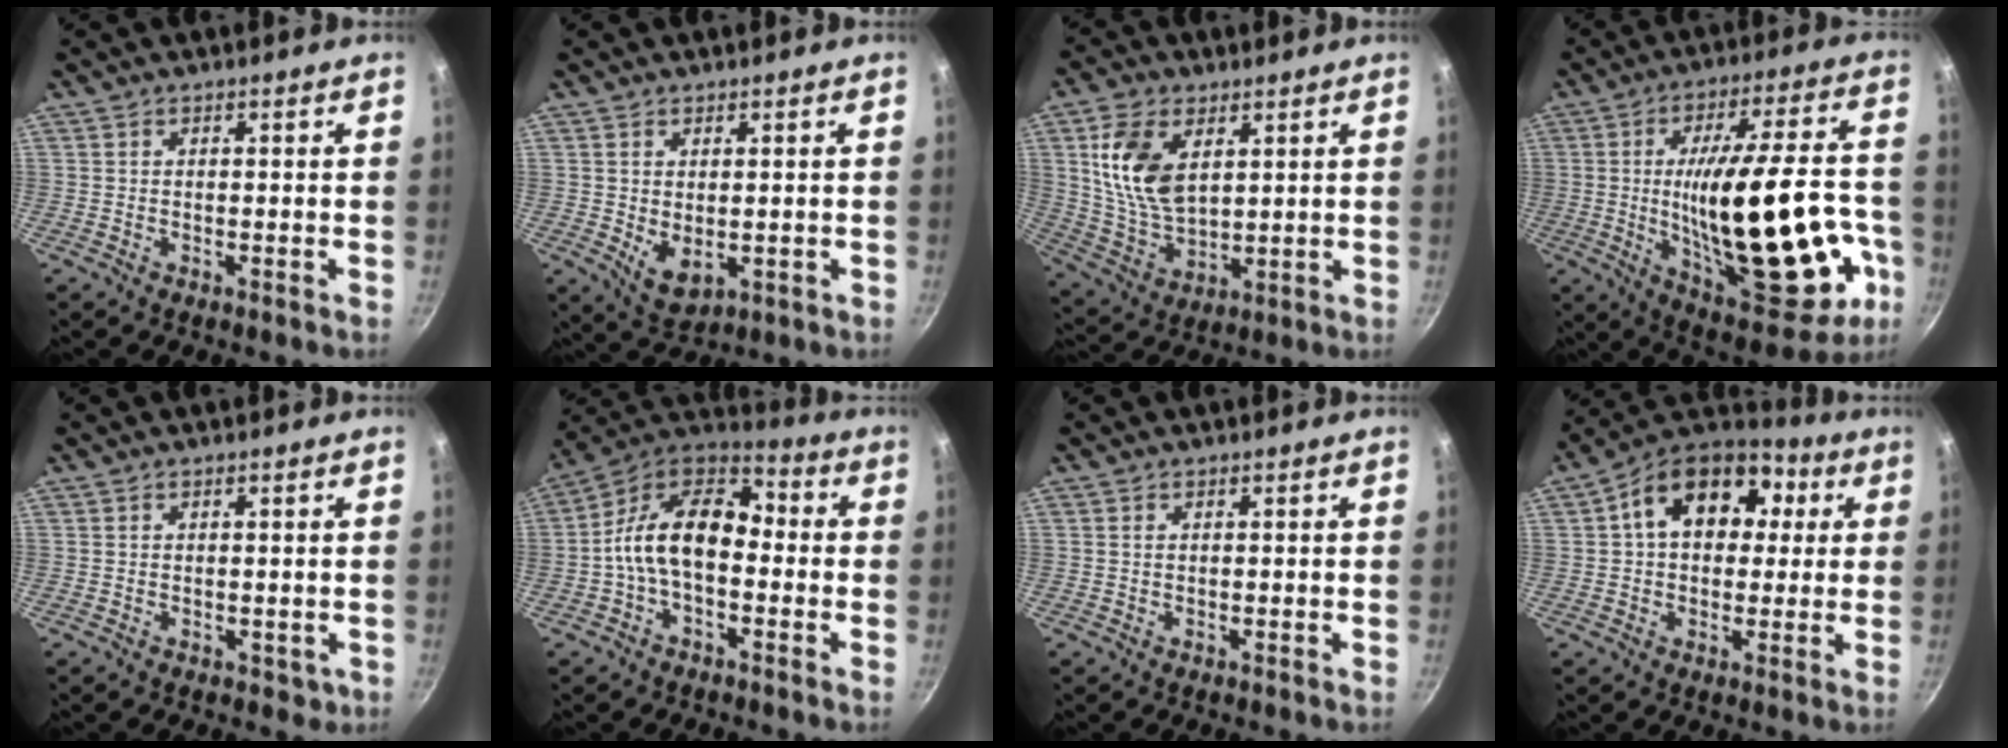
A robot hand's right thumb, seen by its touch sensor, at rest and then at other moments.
{"total": 5.5, "force": [0.1, 3.4, 4.3], "torque": [-0.067, -0.021, 0.014]}
{"total": 13.5, "force": [4.3, 8.0, 10.0], "torque": [-0.179, -0.022, 0.093]}
{"total": 31.2, "force": [-6.4, 12.0, 28.1], "torque": [-0.393, 0.019, -0.070]}
{"total": 1.7, "force": [0.2, 1.4, 0.9], "torque": [-0.006, 0.001, 0.008]}
{"total": 15.0, "force": [-1.6, 9.3, 11.7], "torque": [-0.183, 0.050, -0.054]}
{"total": 0.7, "force": [0.2, 0.4, 0.5], "torque": [-0.009, 0.001, 0.004]}
{"total": 17.3, "force": [4.1, 12.3, 11.5], "torque": [-0.156, 0.024, 0.047]}